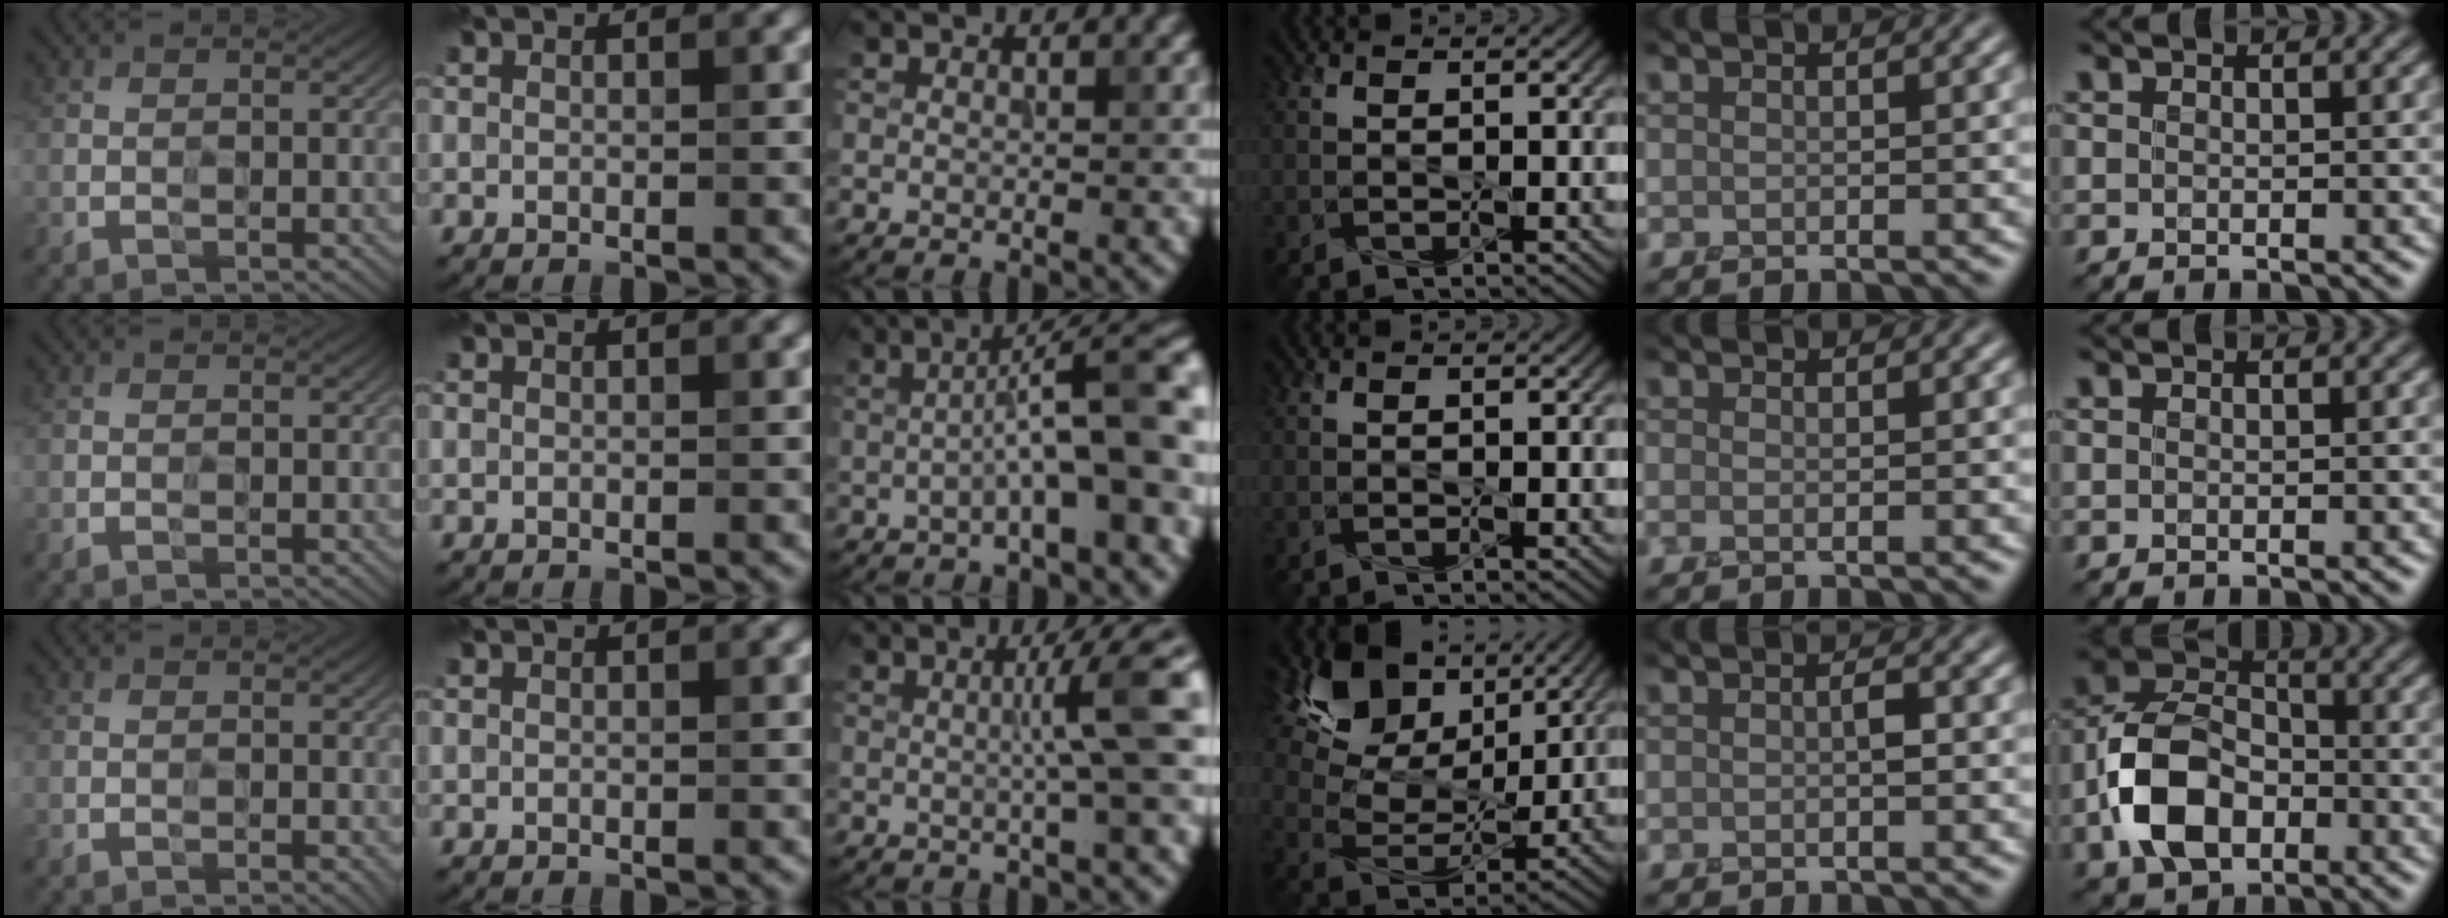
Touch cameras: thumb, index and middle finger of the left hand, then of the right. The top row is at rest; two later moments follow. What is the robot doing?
{"motion": "screw", "object": "spray bottle"}